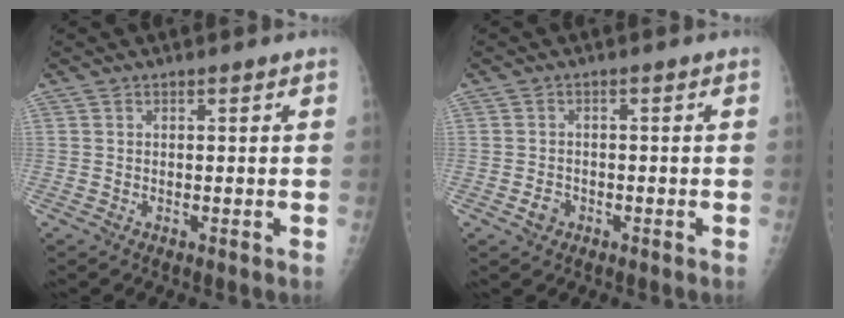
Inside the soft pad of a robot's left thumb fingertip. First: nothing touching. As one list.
[{"total": 2.1, "force": [-1.1, 1.7, 0.7], "torque": [-0.005, 0.008, -0.016]}]